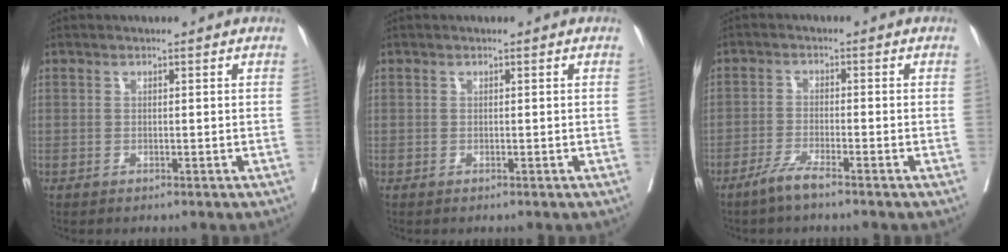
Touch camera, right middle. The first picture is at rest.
{"total": 0.0}
{"total": 3.6, "force": [-2.8, -0.3, 2.3], "torque": [-0.047, -0.006, -0.057]}